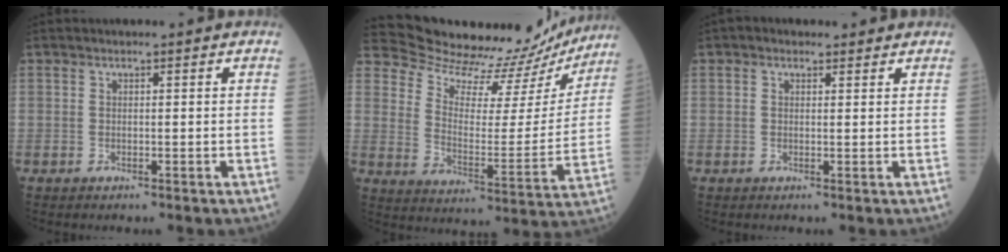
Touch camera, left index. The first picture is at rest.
{"total": 20.9, "force": [20.2, 4.4, 2.8], "torque": [-0.044, -0.059, 0.263]}
{"total": 1.9, "force": [1.4, 1.2, 0.6], "torque": [-0.012, 0.015, 0.018]}